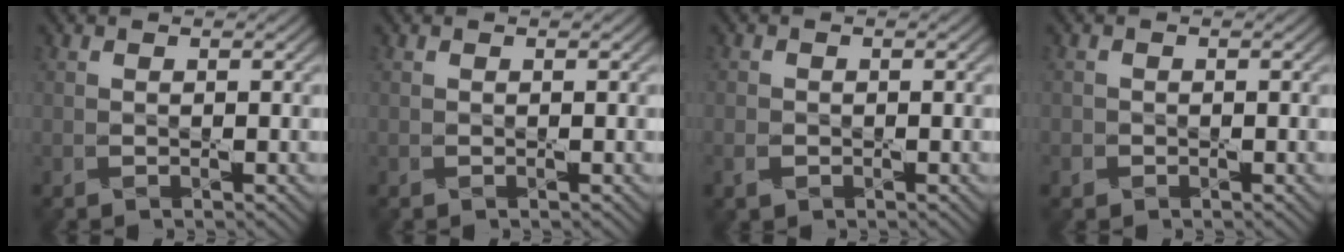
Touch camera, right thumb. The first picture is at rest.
{"total": 0.0}
{"total": 1.8, "force": [-0.8, 1.4, 0.8], "torque": [-0.021, -0.006, -0.019]}
{"total": 1.0, "force": [-0.5, 0.8, 0.1], "torque": [0.000, -0.004, -0.013]}